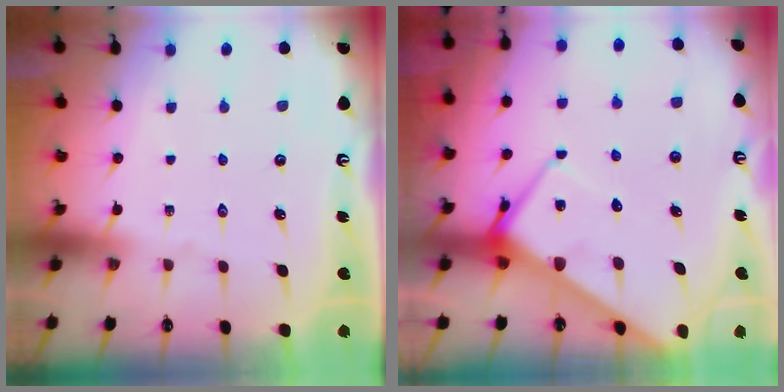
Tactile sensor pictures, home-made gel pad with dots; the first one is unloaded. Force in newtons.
{"total": 8.4, "press": 8.4, "slide": 0.6}